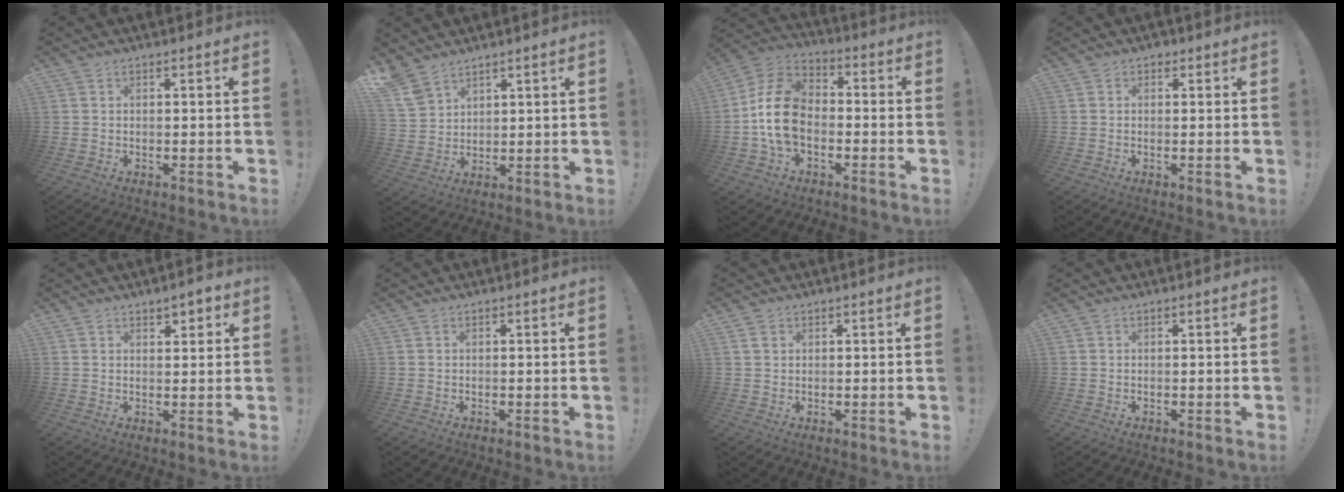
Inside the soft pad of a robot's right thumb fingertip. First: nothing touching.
{"total": 7.4, "force": [5.9, 3.9, 2.3], "torque": [-0.055, -0.032, 0.119]}
{"total": 15.8, "force": [-2.9, 11.3, 10.6], "torque": [-0.200, 0.037, -0.046]}
{"total": 1.5, "force": [1.0, 1.0, 0.6], "torque": [0.003, -0.005, 0.015]}
{"total": 3.0, "force": [2.1, 1.7, 1.3], "torque": [-0.004, -0.013, 0.032]}
{"total": 0.0}
{"total": 1.5, "force": [0.8, 1.1, 0.5], "torque": [-0.008, 0.002, 0.014]}
{"total": 0.0}